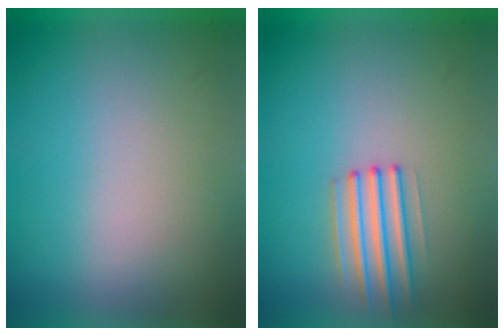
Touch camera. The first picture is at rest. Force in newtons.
{"total": 2.1}